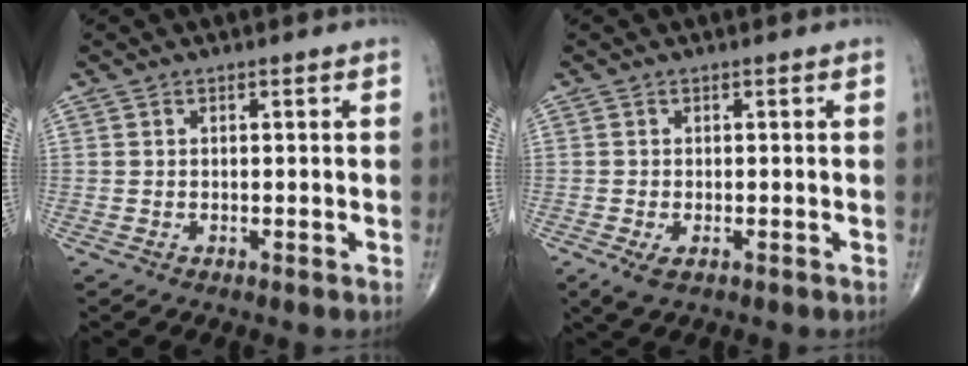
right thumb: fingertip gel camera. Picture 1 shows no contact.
{"total": 2.5, "force": [-1.0, 1.2, 1.9], "torque": [-0.041, -0.005, -0.016]}